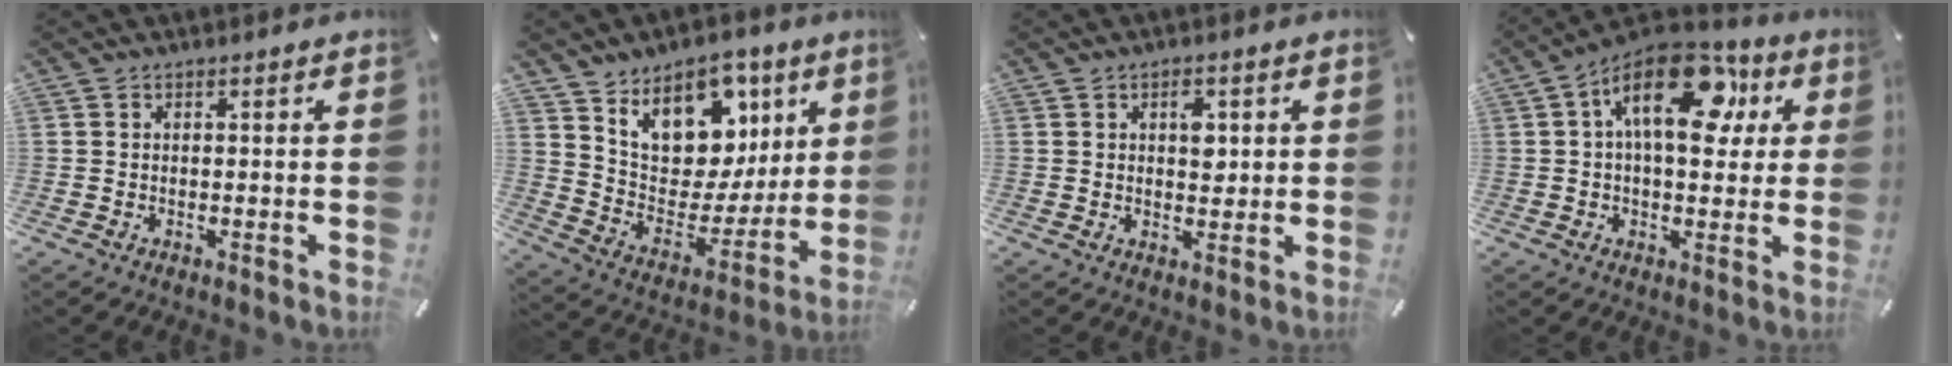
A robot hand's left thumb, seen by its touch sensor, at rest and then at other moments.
{"total": 14.5, "force": [9.1, 10.1, 5.1], "torque": [-0.075, -0.082, 0.166]}
{"total": 4.1, "force": [1.0, 2.7, 2.9], "torque": [-0.020, -0.008, 0.007]}
{"total": 18.8, "force": [6.1, 10.3, 14.5], "torque": [-0.217, -0.020, 0.103]}